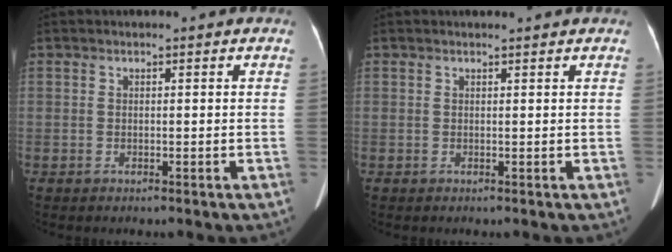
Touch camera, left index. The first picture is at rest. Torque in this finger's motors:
{"motor_torque": [-0.09, -0.27, -0.16, 0.00]}